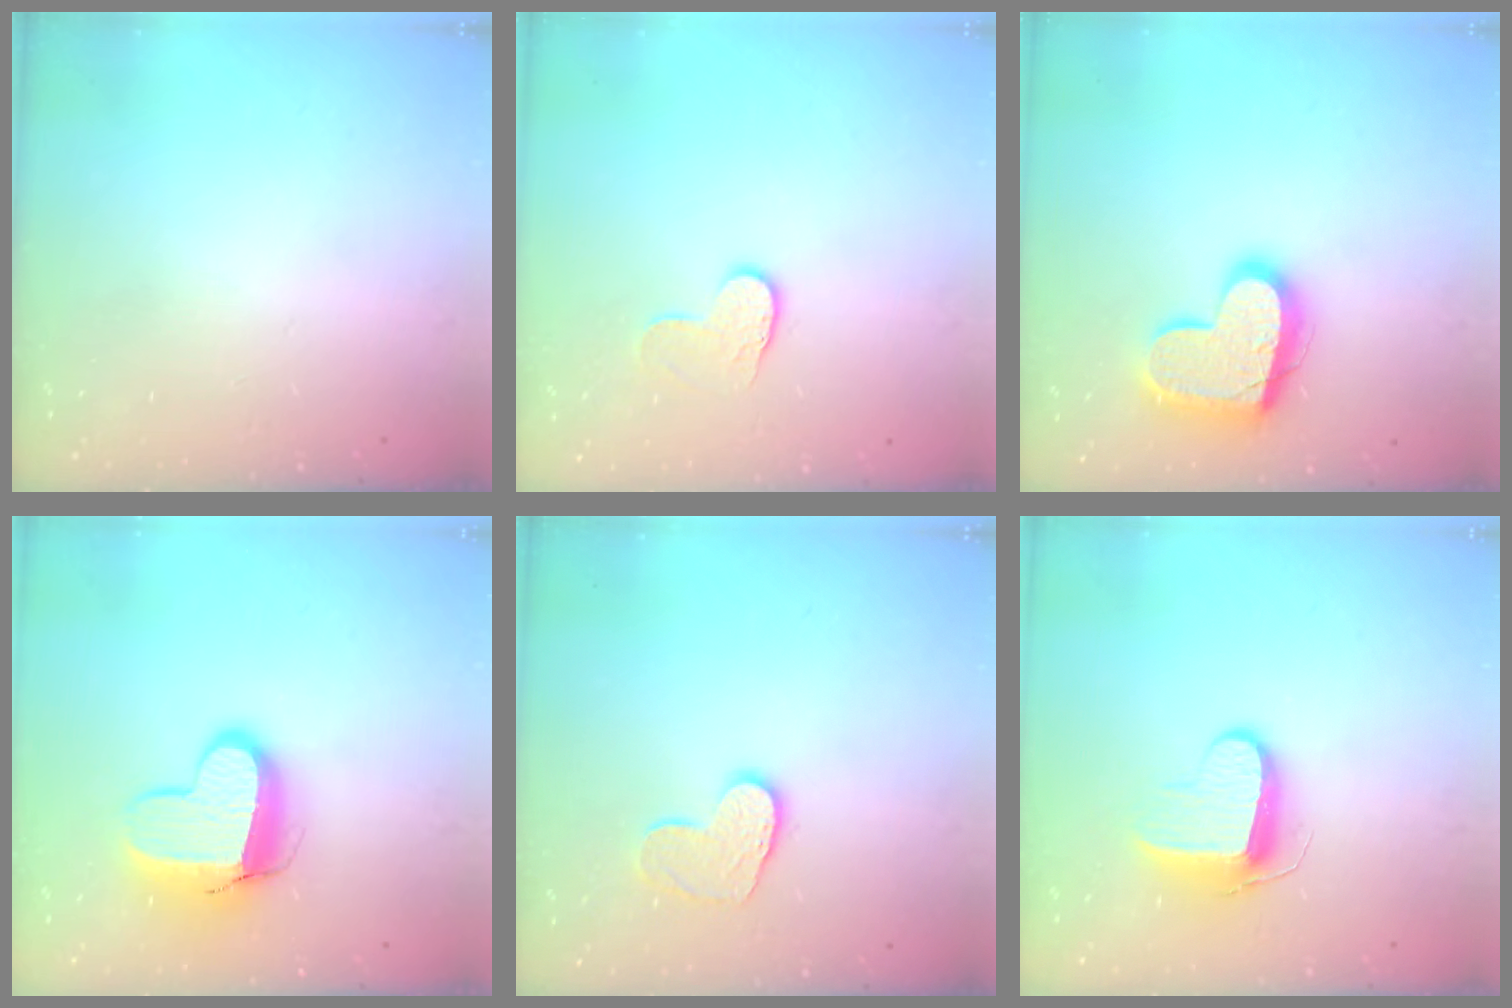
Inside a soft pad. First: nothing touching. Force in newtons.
{"total": 6.4, "press": 6.4, "slide": 0.6}
{"total": 17.3, "press": 17.3, "slide": 1.2}
{"total": 12.7, "press": 12.6, "slide": 1.1}
{"total": 9.5, "press": 9.5, "slide": 0.7}
{"total": 9.0, "press": 9.0, "slide": 0.5}